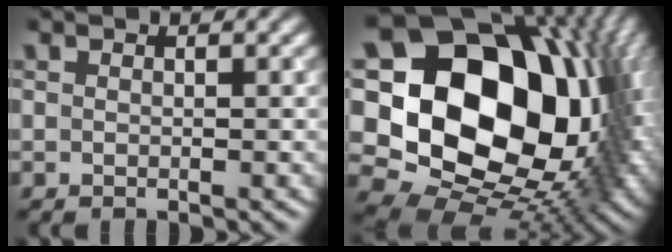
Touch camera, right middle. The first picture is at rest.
{"total": 22.2, "force": [2.2, 16.9, 14.1], "torque": [-0.279, 0.003, 0.059]}